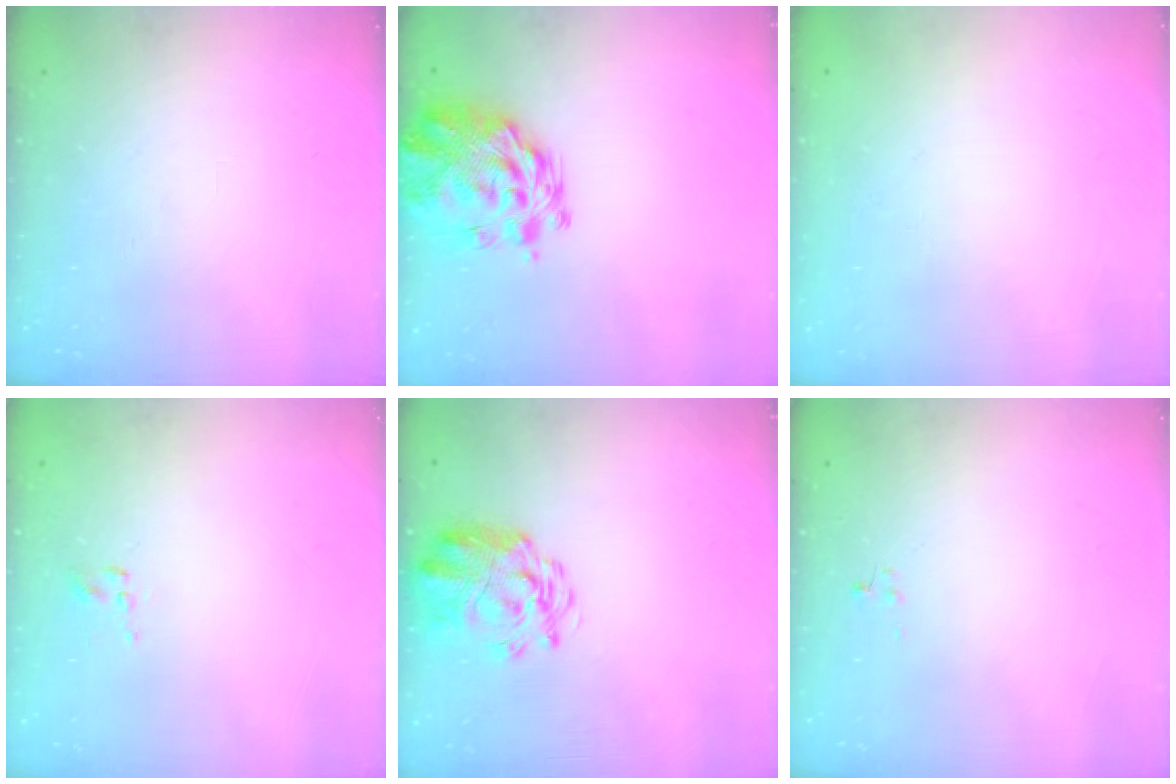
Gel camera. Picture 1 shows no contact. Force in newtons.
{"total": 8.6, "press": 8.0, "slide": 3.1}
{"total": 1.8, "press": 1.8, "slide": 0.2}
{"total": 1.8, "press": 1.5, "slide": 0.9}
{"total": 3.8, "press": 3.4, "slide": 1.6}
{"total": 0.0}